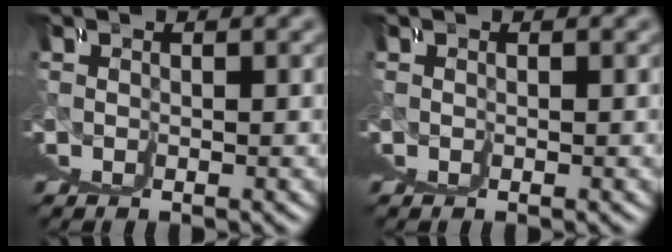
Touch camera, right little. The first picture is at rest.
{"total": 0.0}